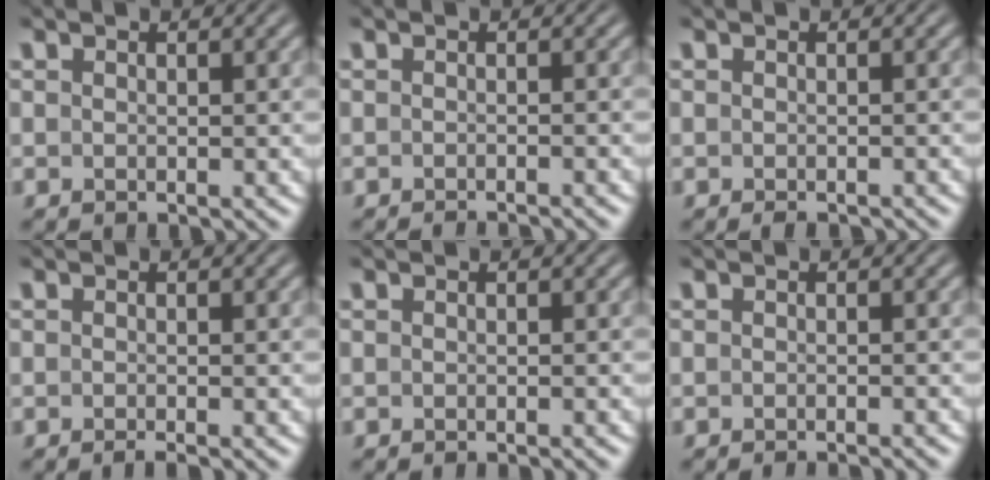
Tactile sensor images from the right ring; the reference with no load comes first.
{"total": 1.9, "force": [-1.9, -0.2, 0.2], "torque": [-0.001, -0.003, -0.029]}
{"total": 1.1, "force": [-1.0, -0.1, 0.2], "torque": [-0.004, 0.001, -0.018]}
{"total": 1.1, "force": [-1.0, -0.2, 0.6], "torque": [0.000, 0.005, -0.018]}
{"total": 0.7, "force": [-0.6, -0.2, 0.2], "torque": [0.000, 0.004, -0.011]}
{"total": 1.6, "force": [-1.6, -0.2, 0.2], "torque": [-0.001, -0.001, -0.024]}